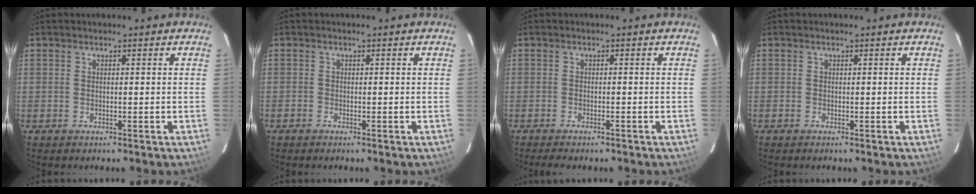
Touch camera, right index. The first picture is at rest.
{"total": 0.6, "force": [-0.4, 0.3, 0.0], "torque": [-0.002, 0.000, -0.010]}
{"total": 4.0, "force": [-3.3, 1.0, 1.9], "torque": [-0.044, -0.012, -0.052]}
{"total": 0.0}